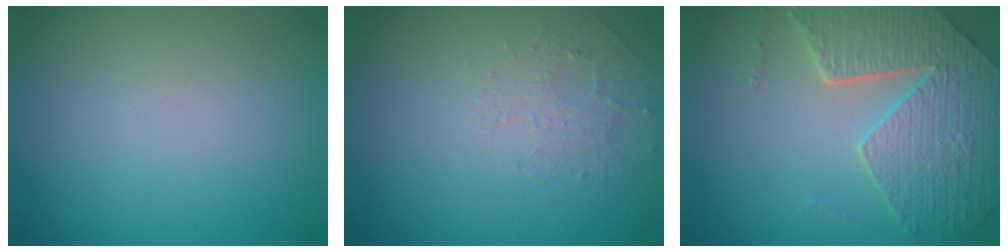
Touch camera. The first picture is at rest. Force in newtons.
{"total": 1.3, "press": 0.7, "slide": 1.2}
{"total": 6.9, "press": 5.3, "slide": 4.4}